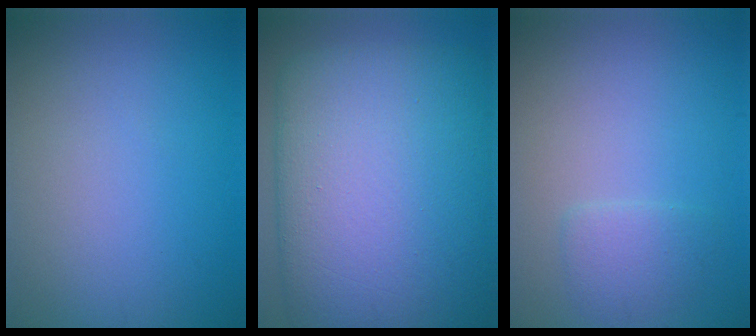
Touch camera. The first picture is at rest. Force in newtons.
{"total": 20.2, "press": 20.2, "slide": 0.3}
{"total": 1.7, "press": 1.6, "slide": 0.2}